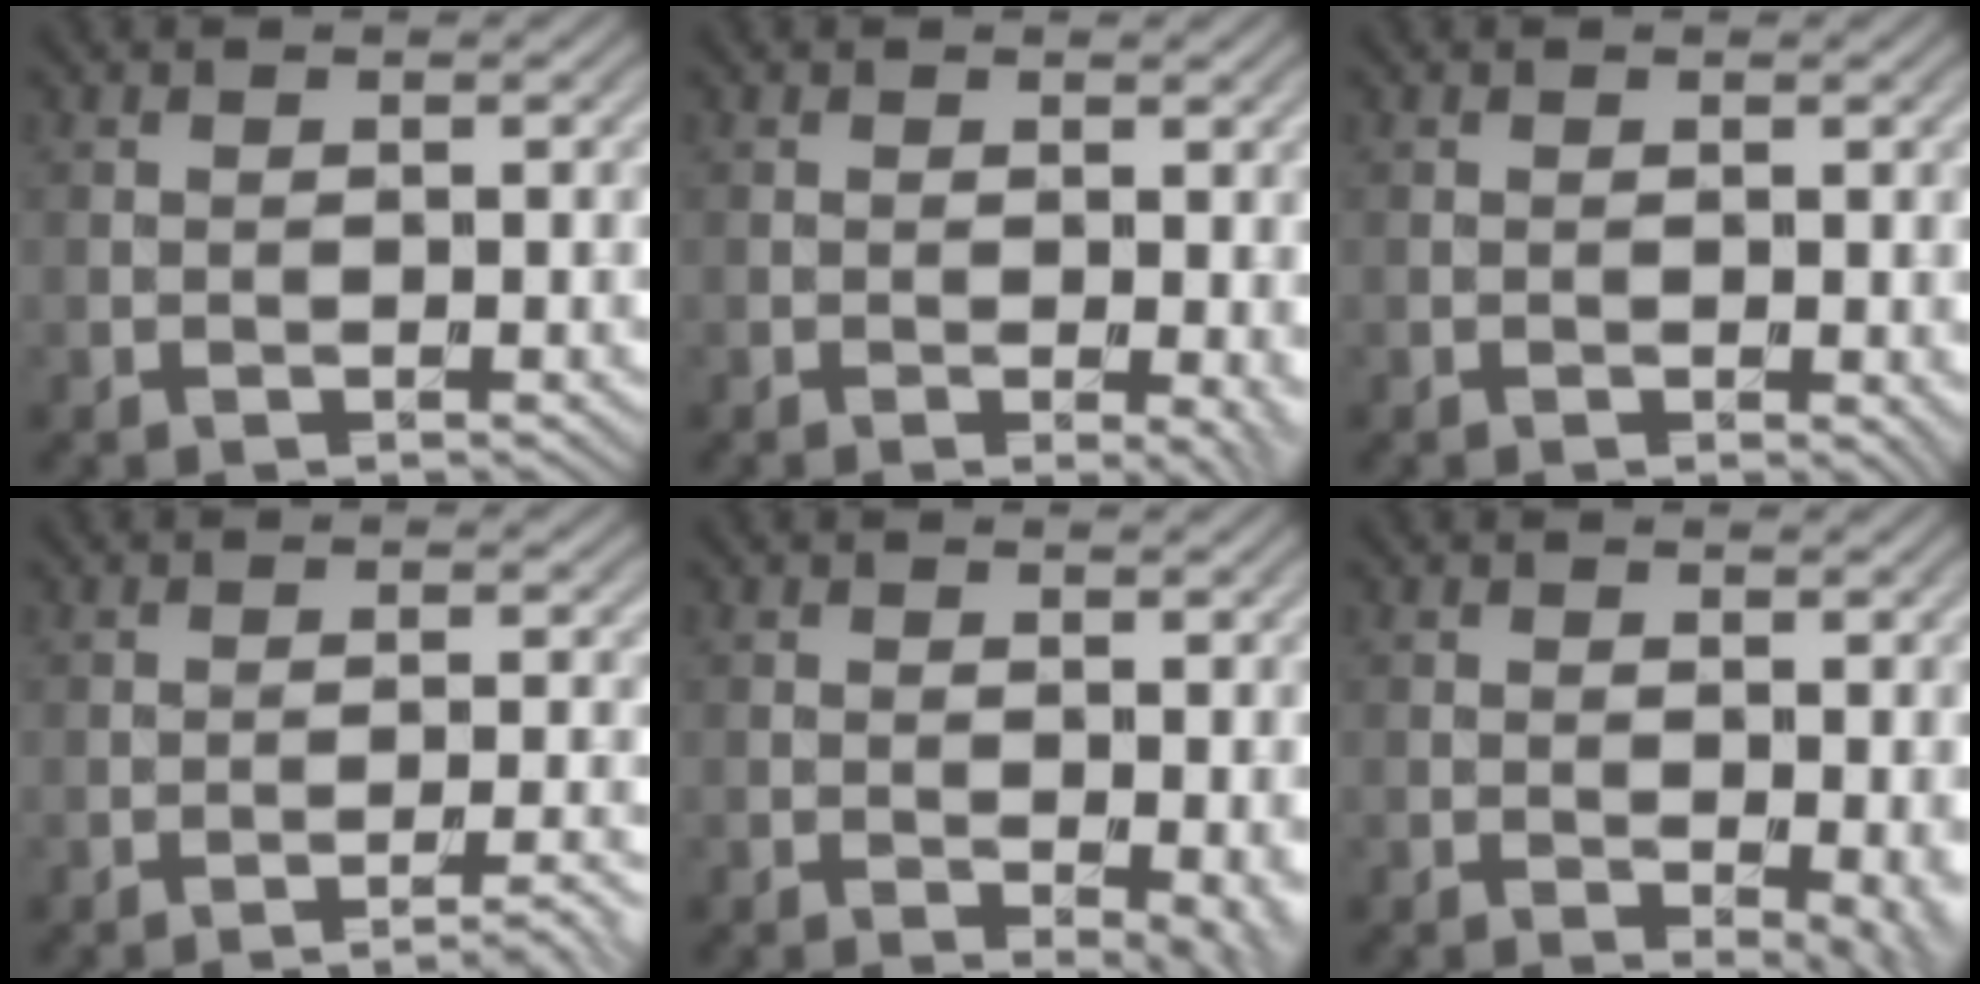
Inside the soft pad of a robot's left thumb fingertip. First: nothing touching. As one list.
[{"total": 2.8, "force": [-0.2, 0.9, 2.6], "torque": [-0.034, -0.007, -0.004]}, {"total": 1.1, "force": [-0.1, 0.6, 0.9], "torque": [-0.009, -0.006, -0.002]}, {"total": 3.7, "force": [-2.6, 0.4, 2.7], "torque": [-0.038, 0.011, -0.049]}, {"total": 3.8, "force": [-0.6, 1.6, 3.3], "torque": [-0.040, -0.009, -0.006]}, {"total": 4.0, "force": [-0.5, 1.8, 3.6], "torque": [-0.042, -0.008, -0.004]}]